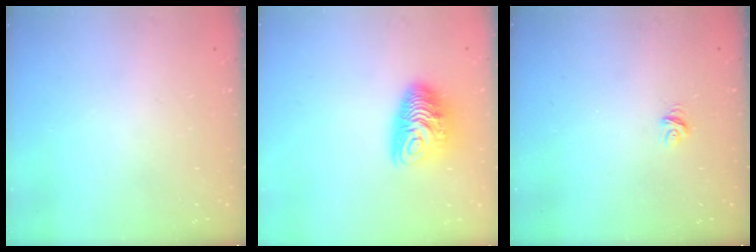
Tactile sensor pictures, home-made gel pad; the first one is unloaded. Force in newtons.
{"total": 10.9, "press": 10.9, "slide": 0.9}
{"total": 4.9, "press": 4.8, "slide": 0.3}